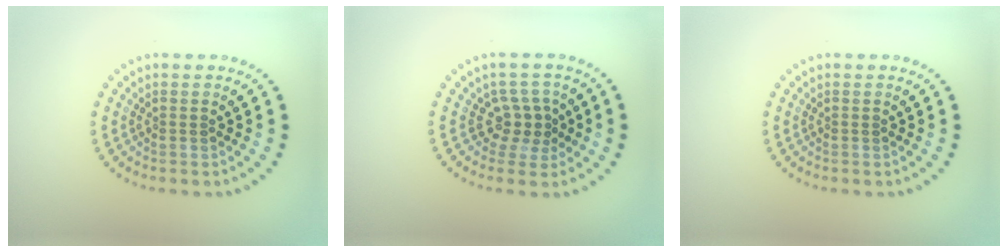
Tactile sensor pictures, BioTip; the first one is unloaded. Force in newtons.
{"total": 2.5, "press": 2.0, "slide": 1.5}
{"total": 0.0}